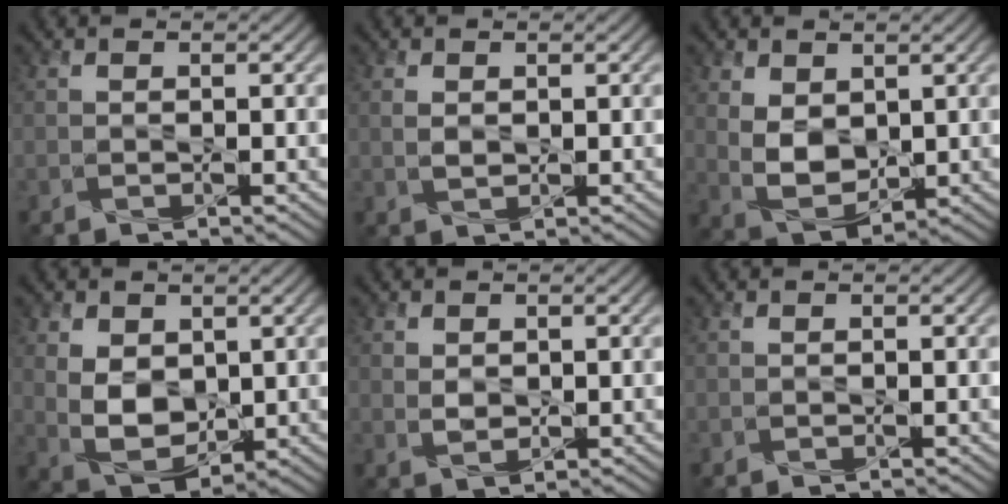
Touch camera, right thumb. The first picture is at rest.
{"total": 1.5, "force": [0.4, 1.0, 1.1], "torque": [-0.028, -0.002, 0.010]}
{"total": 5.9, "force": [1.7, 3.9, 4.0], "torque": [-0.096, -0.008, 0.040]}
{"total": 6.8, "force": [1.4, 4.7, 4.7], "torque": [-0.112, -0.009, 0.033]}
{"total": 1.9, "force": [0.7, 1.4, 1.1], "torque": [-0.028, -0.003, 0.016]}
{"total": 0.0}